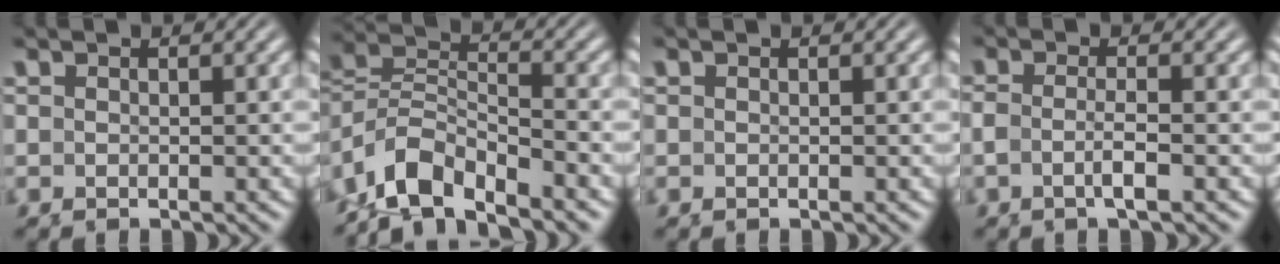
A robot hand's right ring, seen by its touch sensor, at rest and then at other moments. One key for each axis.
{"total": 5.7, "fx": -2.2, "fy": 4.3, "fz": 3.1, "tx": -0.074, "ty": -0.018, "tz": -0.033}
{"total": 0.0}
{"total": 2.0, "fx": -0.4, "fy": 0.7, "fz": 1.8, "tx": -0.041, "ty": -0.003, "tz": -0.005}